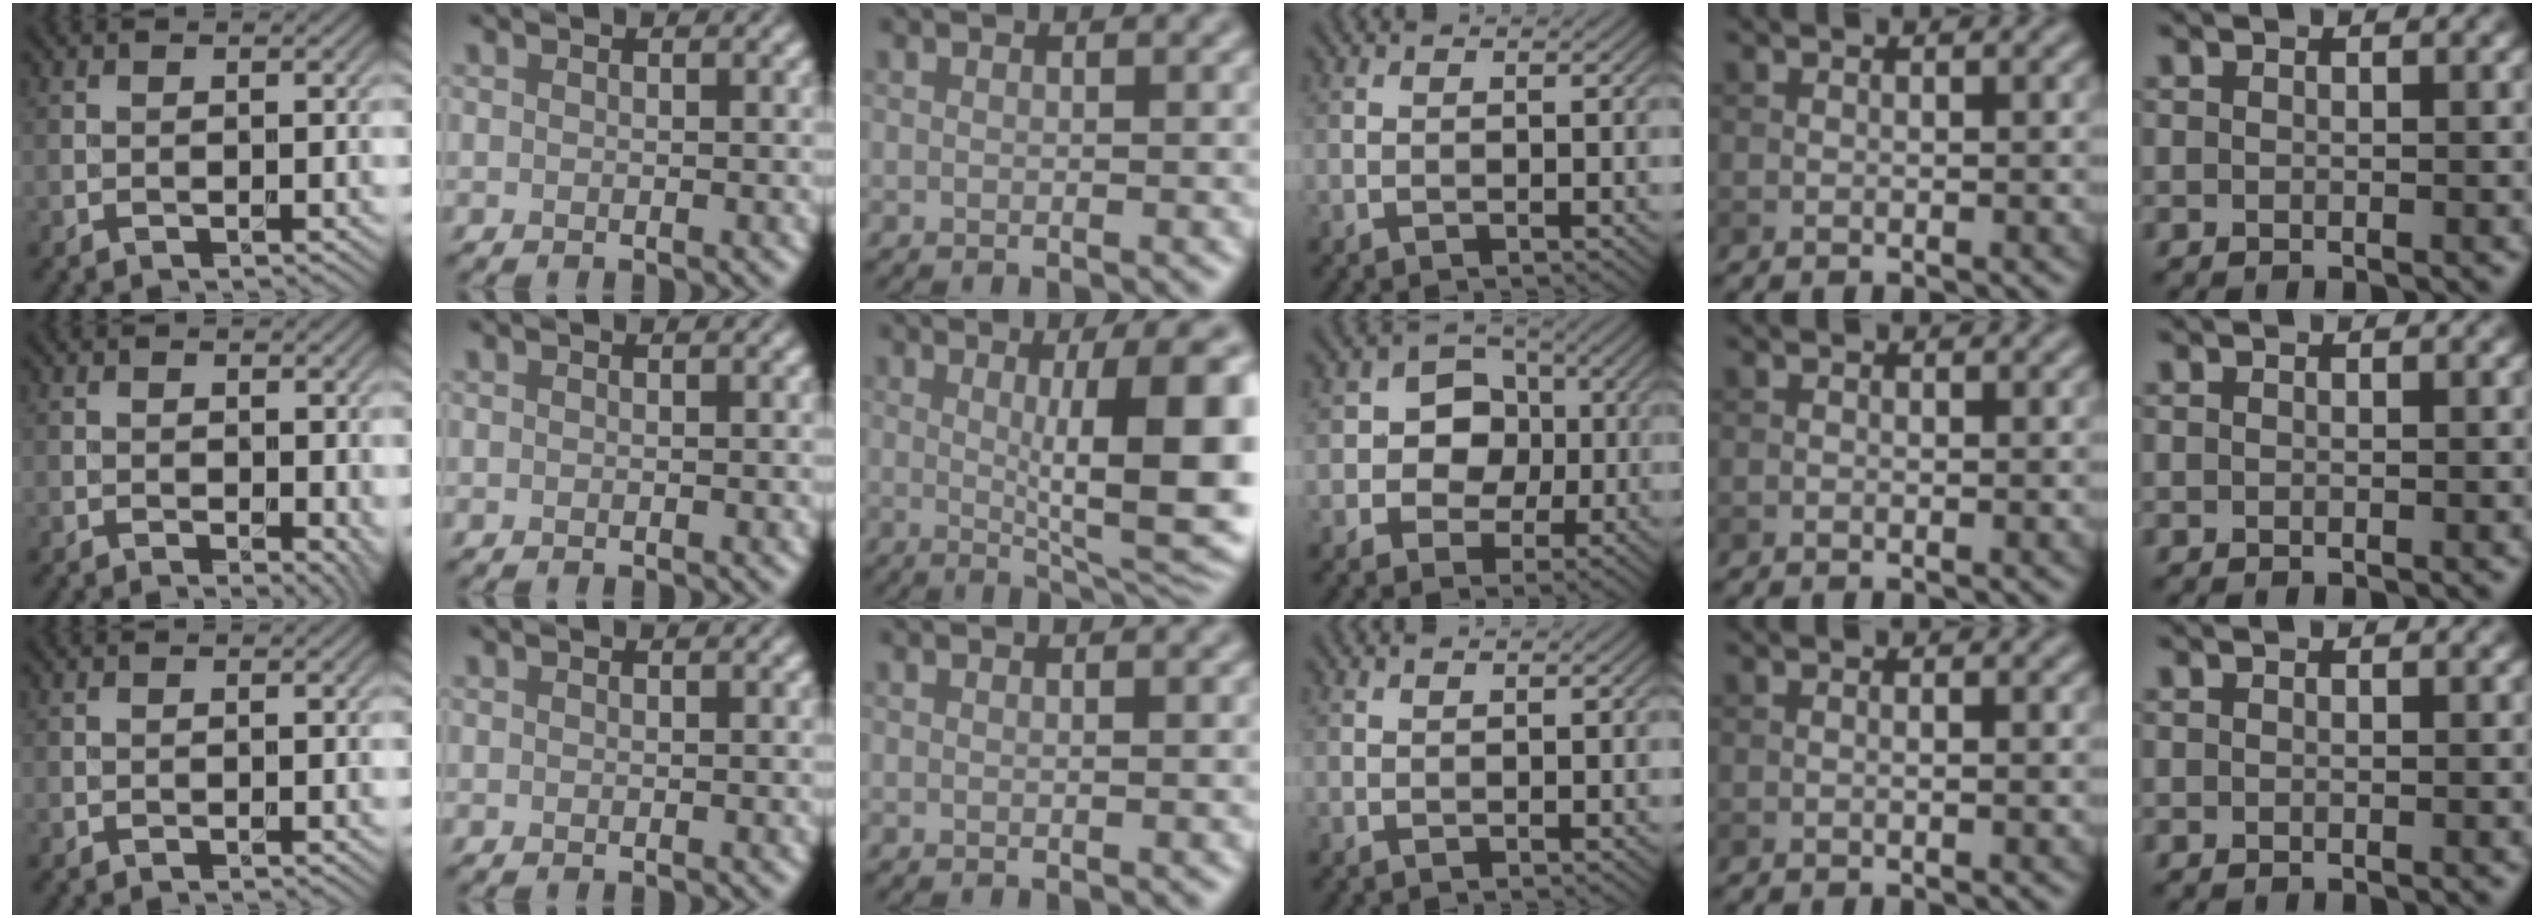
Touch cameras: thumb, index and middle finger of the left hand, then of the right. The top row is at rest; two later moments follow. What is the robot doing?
{"motion": "unscrew", "object": "dispenser bottle"}